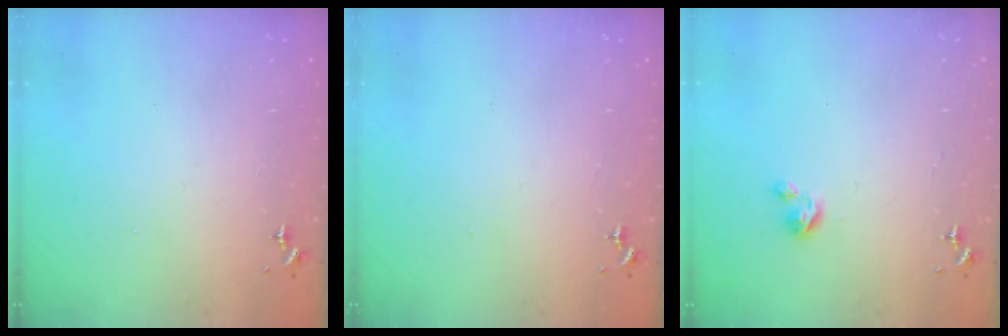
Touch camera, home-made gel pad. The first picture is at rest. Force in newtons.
{"total": 0.0}
{"total": 3.2, "press": 3.2, "slide": 0.3}